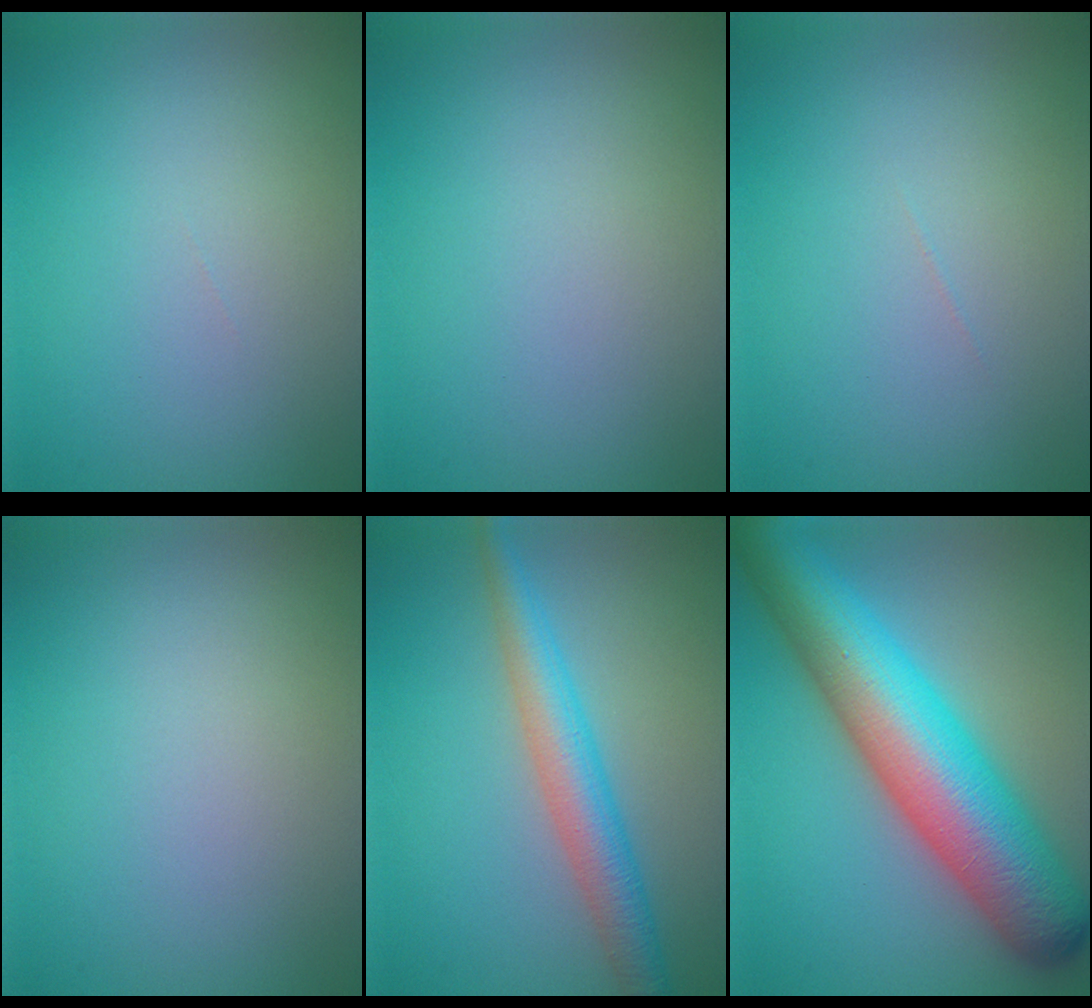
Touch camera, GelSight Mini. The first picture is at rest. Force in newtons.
{"total": 0.0}
{"total": 0.0}
{"total": 0.0}
{"total": 4.6, "press": 4.6, "slide": 0.0}
{"total": 12.9, "press": 12.9, "slide": 0.2}